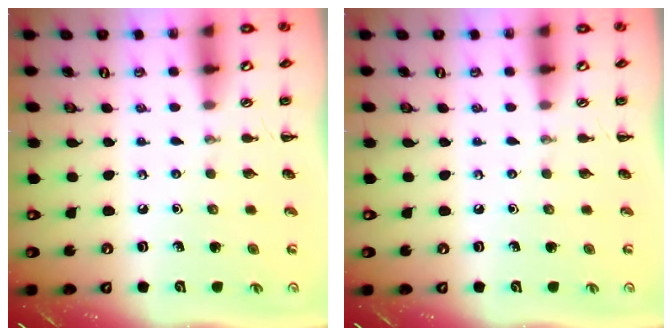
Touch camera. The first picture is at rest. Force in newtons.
{"total": 0.0}